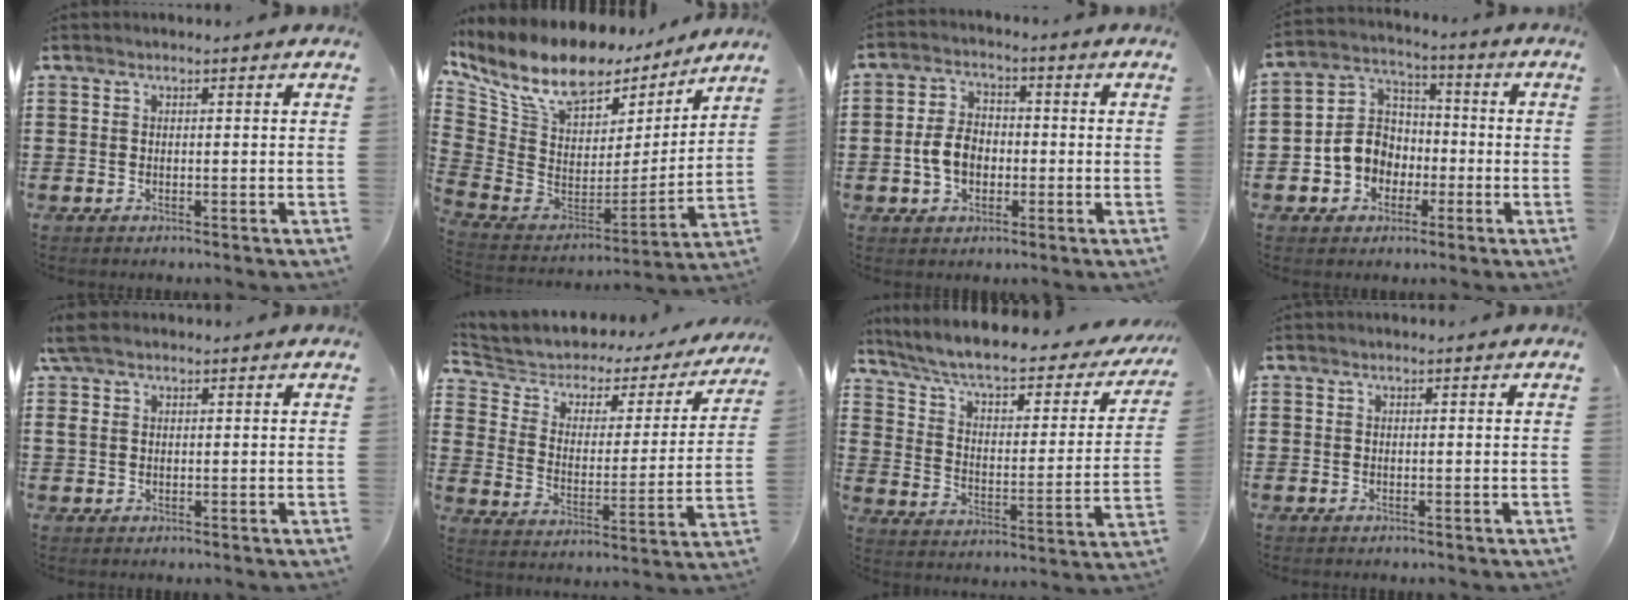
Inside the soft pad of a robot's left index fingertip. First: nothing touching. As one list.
[{"total": 10.6, "force": [7.9, 4.7, 5.3], "torque": [-0.136, -0.052, 0.138]}, {"total": 5.9, "force": [-1.2, 4.0, 4.1], "torque": [-0.099, 0.004, -0.028]}, {"total": 7.5, "force": [-2.3, 6.6, 2.6], "torque": [-0.084, 0.018, -0.047]}, {"total": 2.8, "force": [1.5, 1.5, 1.8], "torque": [-0.049, 0.007, 0.024]}, {"total": 3.3, "force": [2.2, 2.3, 0.8], "torque": [-0.038, -0.020, 0.027]}, {"total": 6.6, "force": [5.3, 1.0, 3.8], "torque": [-0.096, -0.037, 0.085]}, {"total": 0.0}]